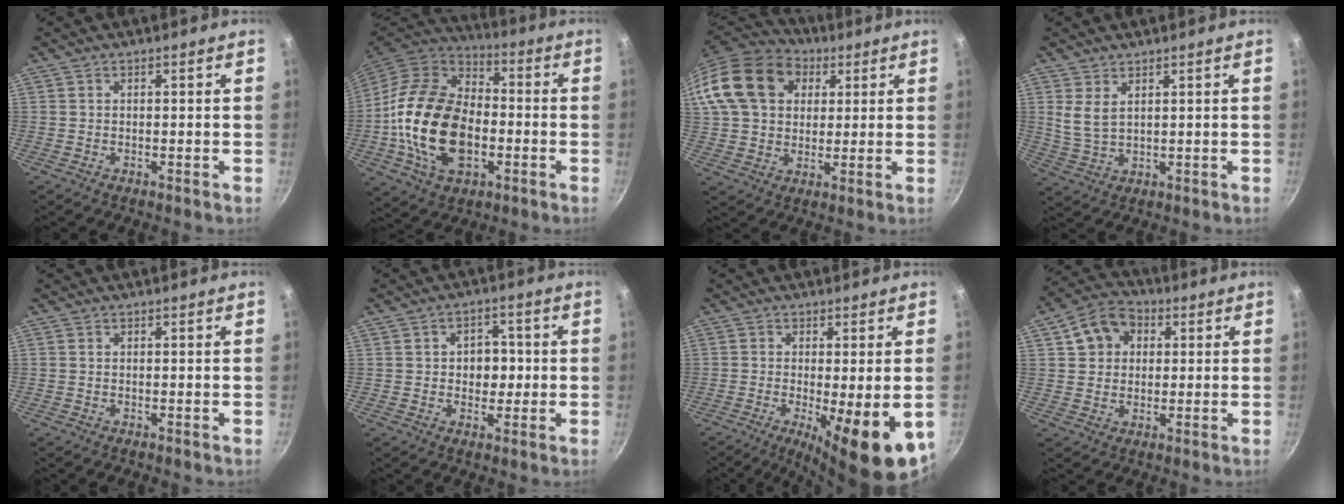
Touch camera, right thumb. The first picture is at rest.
{"total": 23.1, "force": [-3.6, 15.0, 17.2], "torque": [-0.295, 0.028, -0.068]}
{"total": 19.4, "force": [6.0, 14.7, 11.0], "torque": [-0.195, 0.016, 0.099]}
{"total": 4.5, "force": [2.1, 2.3, 3.2], "torque": [-0.060, -0.020, 0.047]}
{"total": 0.0}
{"total": 5.7, "force": [0.1, 4.5, 3.5], "torque": [-0.013, 0.005, -0.002]}
{"total": 13.7, "force": [-3.9, 3.3, 12.7], "torque": [-0.183, -0.017, -0.048]}
{"total": 9.3, "force": [2.7, 7.5, 4.8], "torque": [-0.057, 0.012, 0.033]}